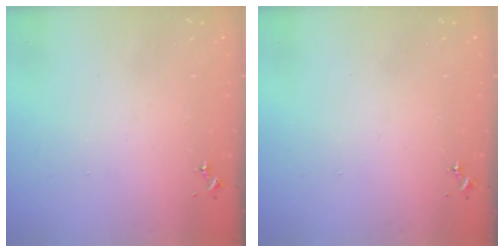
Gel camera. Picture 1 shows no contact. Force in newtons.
{"total": 0.0}